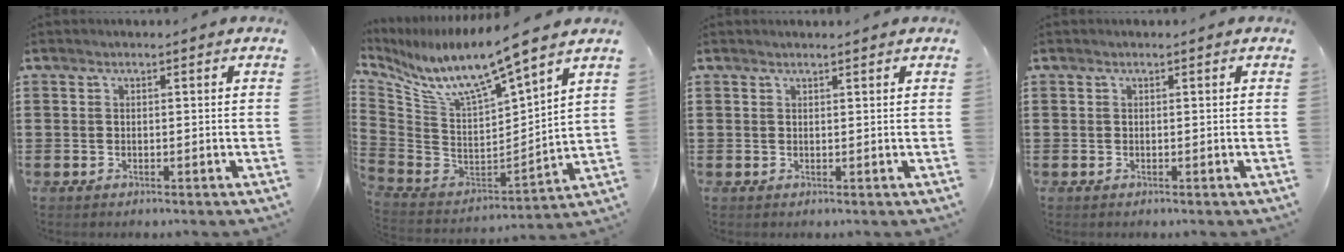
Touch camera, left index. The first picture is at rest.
{"total": 10.1, "force": [8.3, 0.4, 5.7], "torque": [-0.143, -0.072, 0.138]}
{"total": 0.7, "force": [0.7, 0.0, 0.3], "torque": [-0.007, -0.002, 0.014]}
{"total": 0.0}